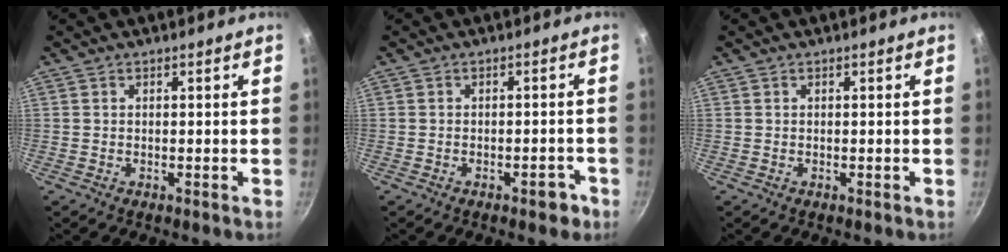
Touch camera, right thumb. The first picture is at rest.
{"total": 2.9, "force": [-1.8, 1.5, 1.8], "torque": [-0.008, 0.025, -0.012]}
{"total": 0.0}